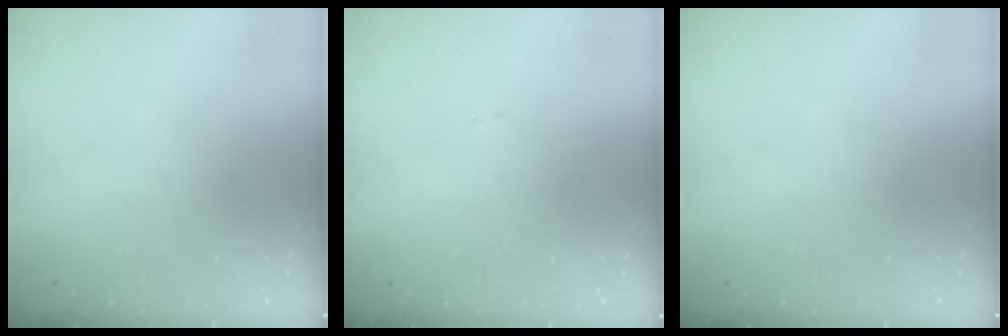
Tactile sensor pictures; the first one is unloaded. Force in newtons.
{"total": 2.3, "press": 2.3, "slide": 0.3}
{"total": 0.0}